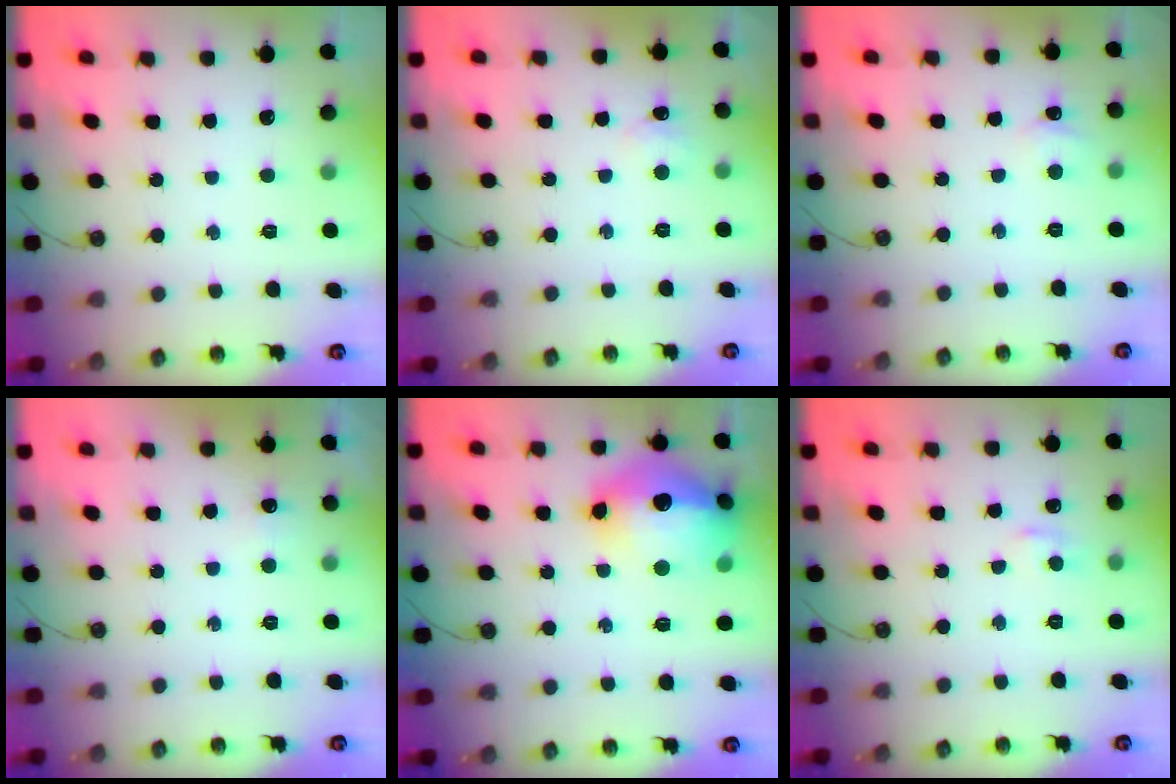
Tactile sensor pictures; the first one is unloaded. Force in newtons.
{"total": 5.0, "press": 5.0, "slide": 0.7}
{"total": 2.8, "press": 2.8, "slide": 0.3}
{"total": 4.3, "press": 4.2, "slide": 0.7}
{"total": 20.2, "press": 20.1, "slide": 1.8}
{"total": 4.5, "press": 4.4, "slide": 0.6}